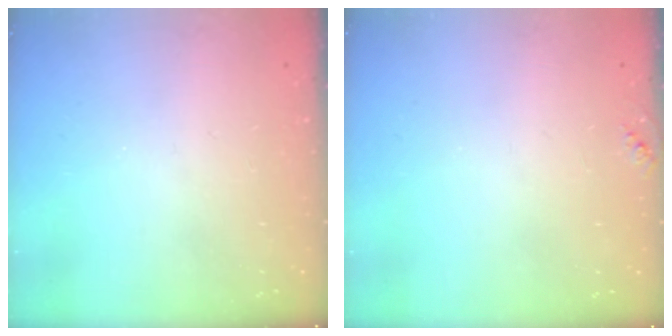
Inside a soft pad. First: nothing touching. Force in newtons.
{"total": 3.5, "press": 3.5, "slide": 0.5}